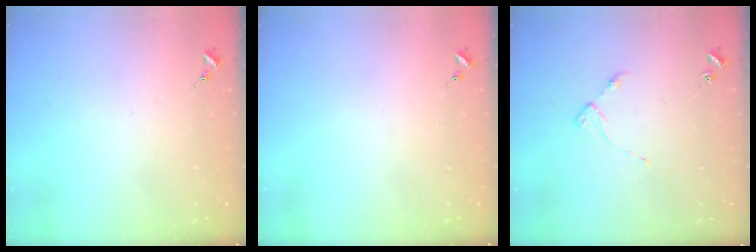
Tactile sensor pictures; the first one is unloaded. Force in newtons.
{"total": 0.0}
{"total": 3.3, "press": 3.3, "slide": 0.4}